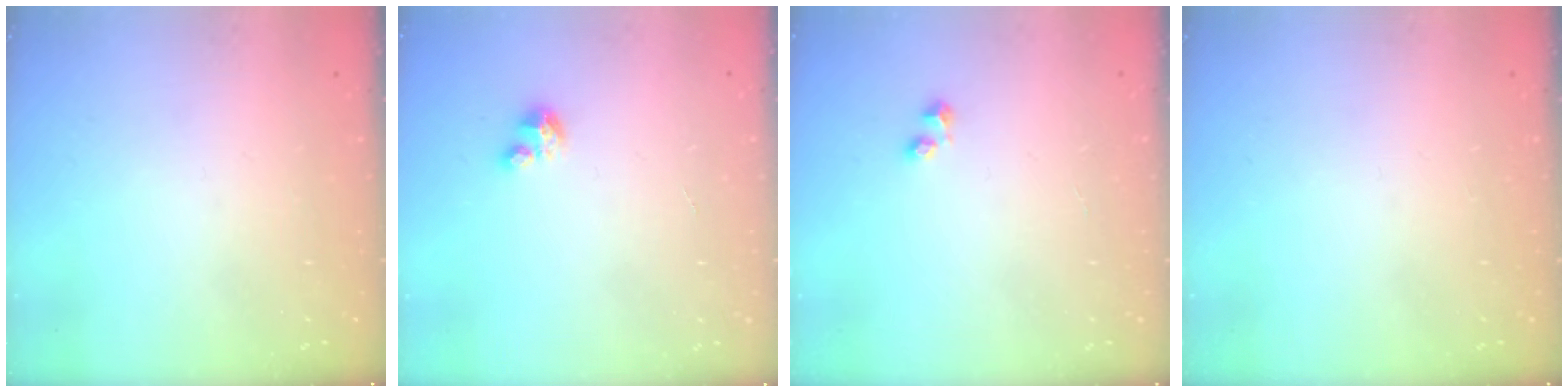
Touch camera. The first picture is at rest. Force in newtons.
{"total": 2.4, "press": 2.4, "slide": 0.1}
{"total": 1.6, "press": 1.4, "slide": 0.6}
{"total": 0.0}